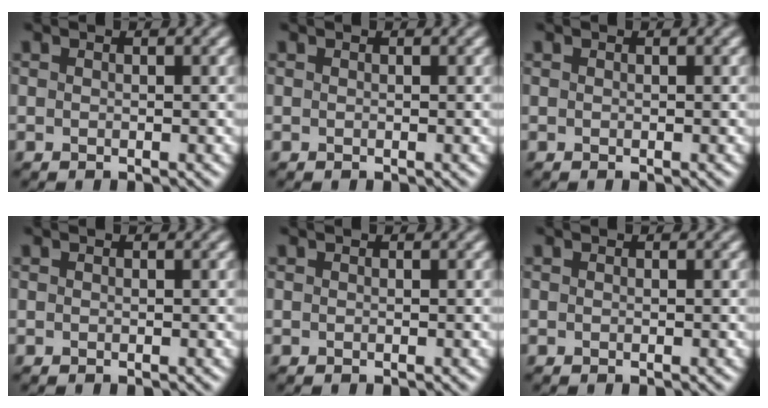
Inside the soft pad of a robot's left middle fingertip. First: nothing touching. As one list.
[{"total": 0.0}, {"total": 0.0}, {"total": 0.0}, {"total": 0.0}, {"total": 0.0}]